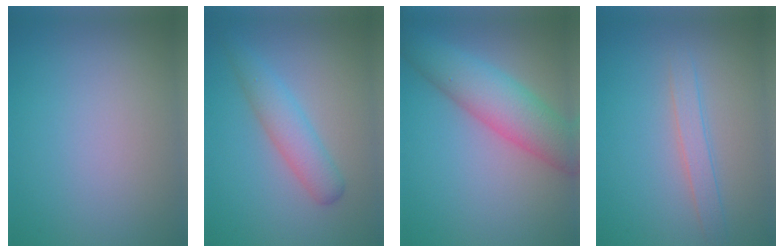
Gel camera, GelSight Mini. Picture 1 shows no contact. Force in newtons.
{"total": 3.2, "press": 3.2, "slide": 0.1}
{"total": 6.7, "press": 6.7, "slide": 0.4}
{"total": 1.9, "press": 1.9, "slide": 0.1}